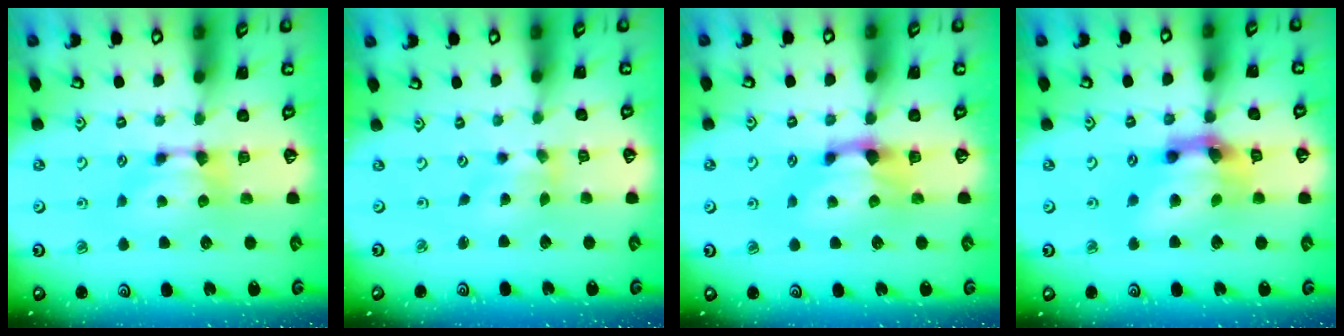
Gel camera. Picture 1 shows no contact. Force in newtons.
{"total": 1.3, "press": 0.7, "slide": 1.1}
{"total": 1.9, "press": 1.4, "slide": 1.3}
{"total": 9.2, "press": 8.8, "slide": 2.6}